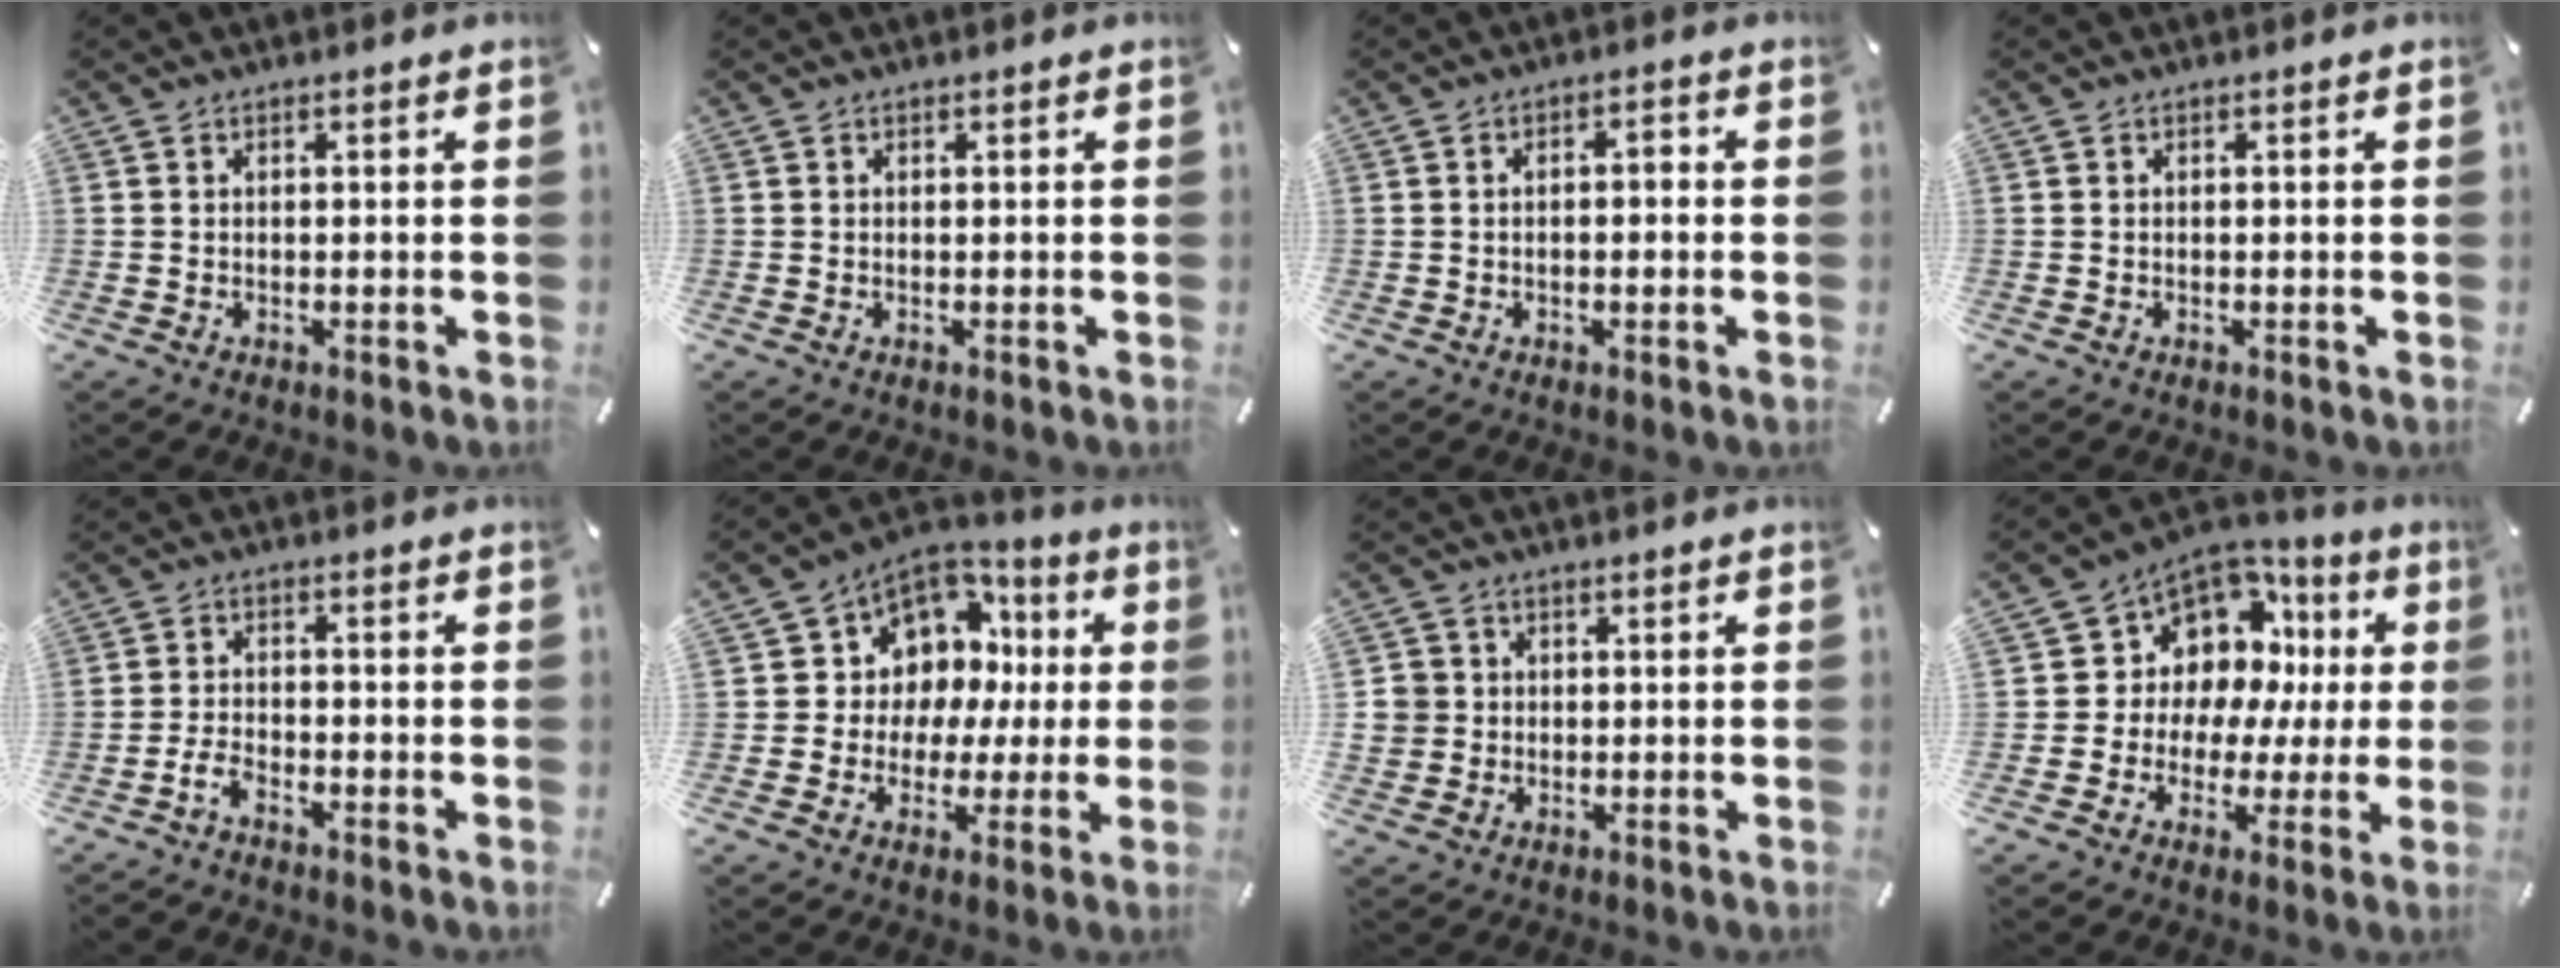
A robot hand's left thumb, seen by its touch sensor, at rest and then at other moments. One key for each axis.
{"total": 0.0}
{"total": 2.8, "fx": -0.7, "fy": 1.4, "fz": 2.3, "tx": -0.036, "ty": 0.007, "tz": -0.016}
{"total": 0.0}
{"total": 3.5, "fx": -2.6, "fy": 1.4, "fz": 1.9, "tx": -0.047, "ty": 0.009, "tz": -0.052}
{"total": 9.0, "fx": 2.8, "fy": 8.5, "fz": 1.3, "tx": -0.033, "ty": -0.042, "tz": 0.059}
{"total": 4.5, "fx": 0.5, "fy": 4.5, "fz": 0.5, "tx": -0.009, "ty": 0.008, "tz": 0.010}
{"total": 9.9, "fx": 3.7, "fy": 8.9, "fz": 2.3, "tx": -0.052, "ty": -0.047, "tz": 0.078}